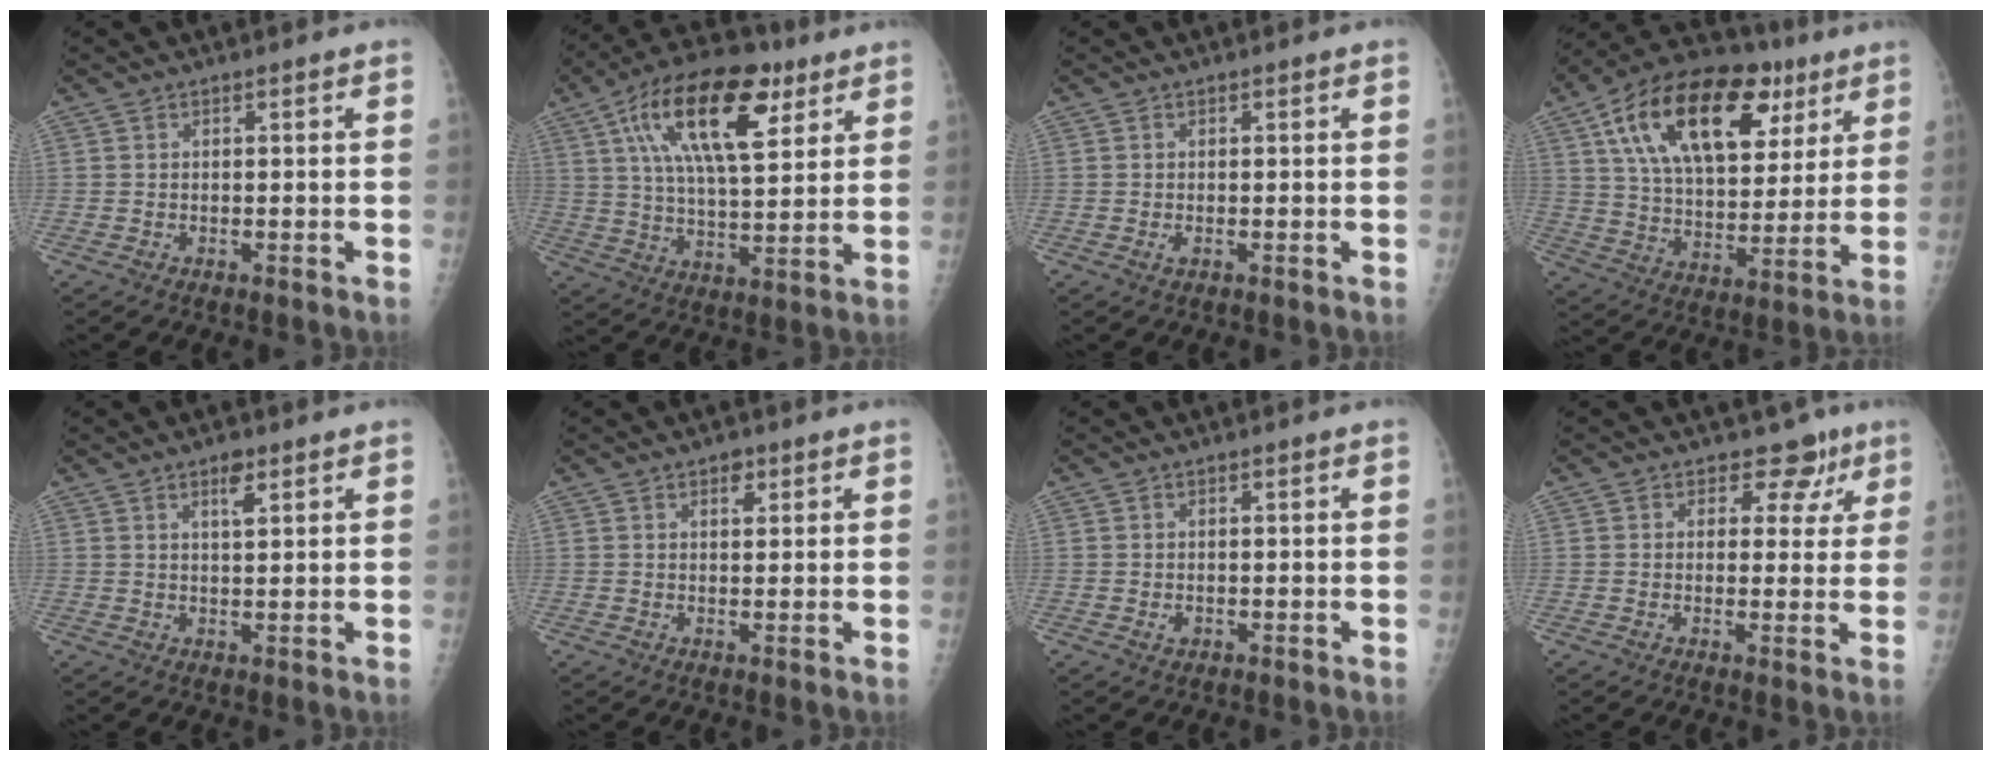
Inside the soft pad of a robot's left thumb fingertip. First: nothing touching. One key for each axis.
{"total": 20.3, "fx": 8.9, "fy": 8.9, "fz": 15.9, "tx": -0.253, "ty": -0.012, "tz": 0.148}
{"total": 0.8, "fx": -0.2, "fy": 0.5, "fz": 0.6, "tx": -0.014, "ty": -0.003, "tz": -0.004}
{"total": 26.8, "fx": 12.0, "fy": 14.5, "fz": 19.0, "tx": -0.289, "ty": 0.000, "tz": 0.197}
{"total": 3.2, "fx": 1.9, "fy": 1.2, "fz": 2.3, "tx": -0.029, "ty": -0.010, "tz": 0.030}
{"total": 2.4, "fx": 1.3, "fy": 1.5, "fz": 1.4, "tx": -0.007, "ty": -0.004, "tz": 0.018}
{"total": 1.1, "fx": -0.2, "fy": 0.9, "fz": 0.6, "tx": -0.006, "ty": 0.000, "tz": -0.002}
{"total": 6.0, "fx": 3.6, "fy": 4.5, "fz": 1.7, "tx": 0.020, "ty": -0.011, "tz": 0.035}